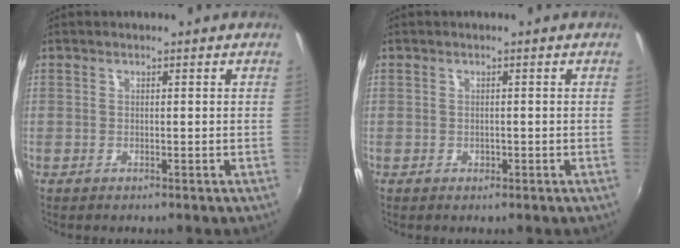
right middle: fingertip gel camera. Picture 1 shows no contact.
{"total": 0.6, "force": [-0.2, 0.6, 0.1], "torque": [0.000, -0.003, -0.002]}